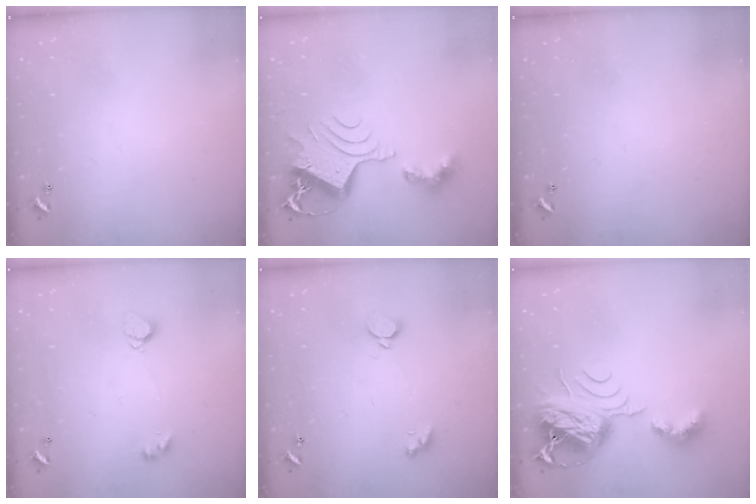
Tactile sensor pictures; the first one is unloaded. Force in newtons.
{"total": 11.1, "press": 11.1, "slide": 1.1}
{"total": 0.0}
{"total": 3.4, "press": 3.4, "slide": 0.5}
{"total": 1.9, "press": 1.7, "slide": 0.8}
{"total": 9.7, "press": 9.6, "slide": 1.2}